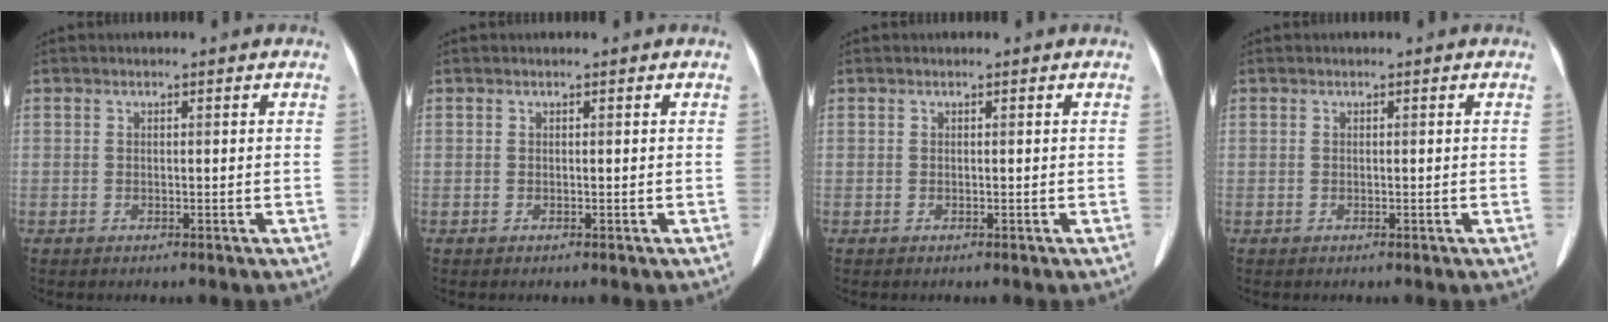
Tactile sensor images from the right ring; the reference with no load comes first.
{"total": 0.0}
{"total": 0.0}
{"total": 0.0}